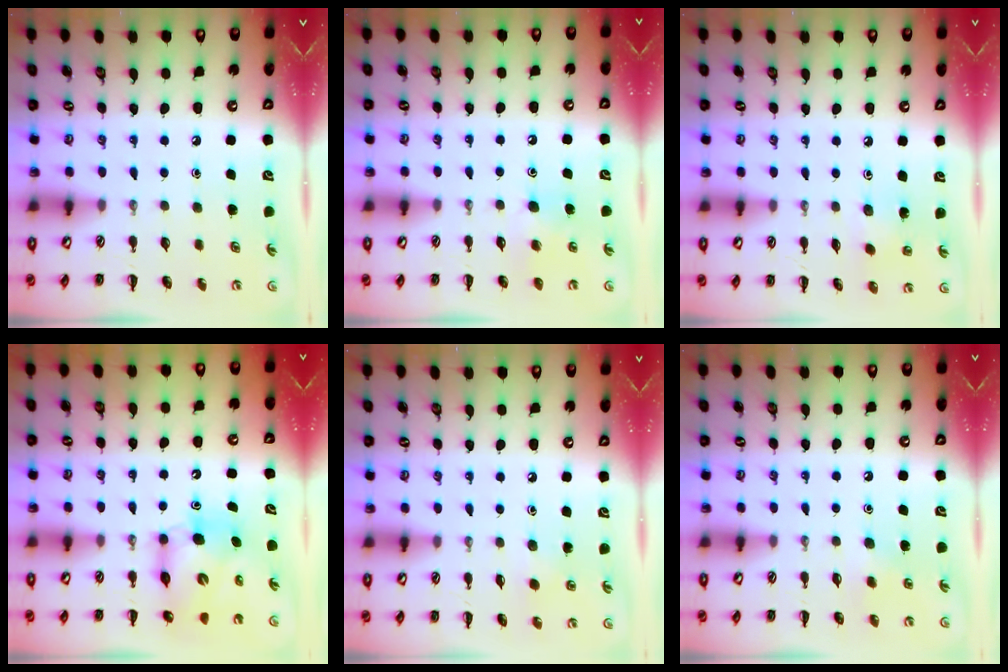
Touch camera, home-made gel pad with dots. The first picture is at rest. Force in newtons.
{"total": 5.8, "press": 5.6, "slide": 1.5}
{"total": 2.5, "press": 2.4, "slide": 0.8}
{"total": 6.7, "press": 6.5, "slide": 1.5}
{"total": 2.4, "press": 2.3, "slide": 0.8}
{"total": 5.2, "press": 4.9, "slide": 1.6}